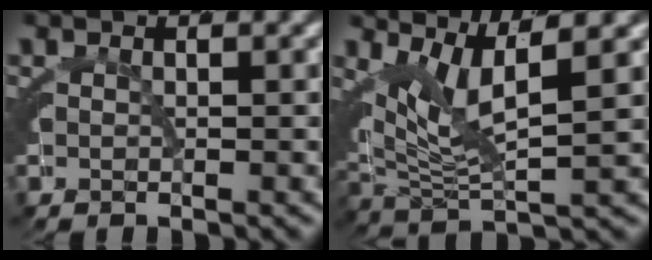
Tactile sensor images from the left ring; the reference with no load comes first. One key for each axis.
{"total": 5.8, "fx": 1.8, "fy": 2.6, "fz": 4.9, "tx": -0.101, "ty": -0.006, "tz": 0.035}